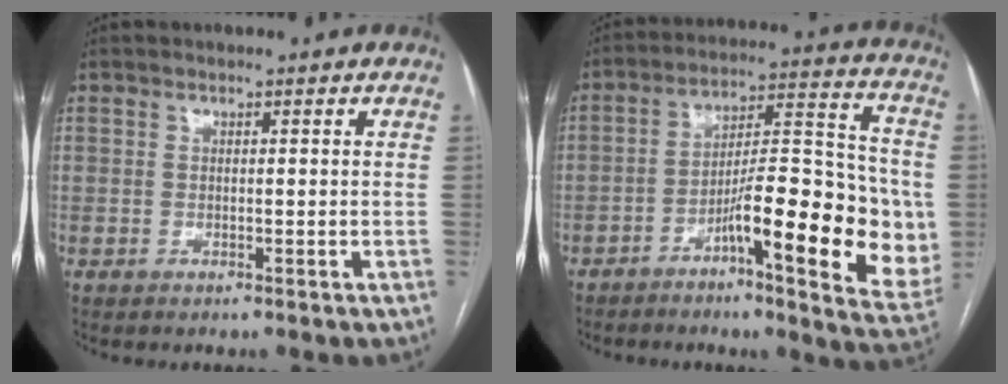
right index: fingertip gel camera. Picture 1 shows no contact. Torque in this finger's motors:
{"motor_torque": [1.30, -0.84, 0.68, 0.21]}